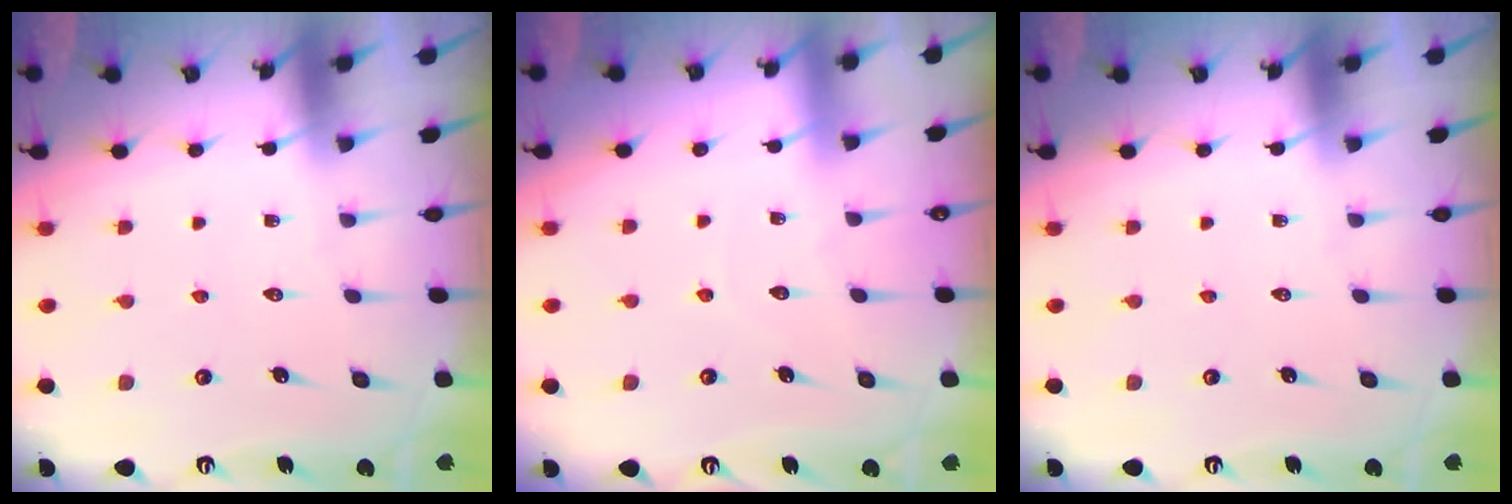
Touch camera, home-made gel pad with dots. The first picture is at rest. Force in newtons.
{"total": 2.9, "press": 2.9, "slide": 0.3}
{"total": 0.0}